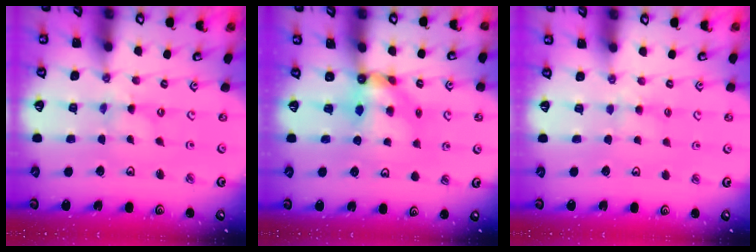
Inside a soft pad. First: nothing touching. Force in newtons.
{"total": 6.3, "press": 6.3, "slide": 0.4}
{"total": 3.9, "press": 3.9, "slide": 0.4}